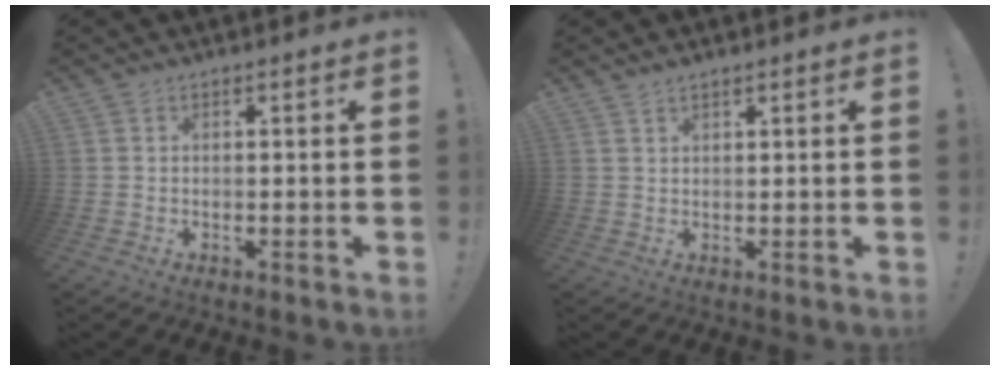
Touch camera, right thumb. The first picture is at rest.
{"total": 1.6, "force": [1.4, 0.1, 0.7], "torque": [-0.010, -0.009, 0.025]}